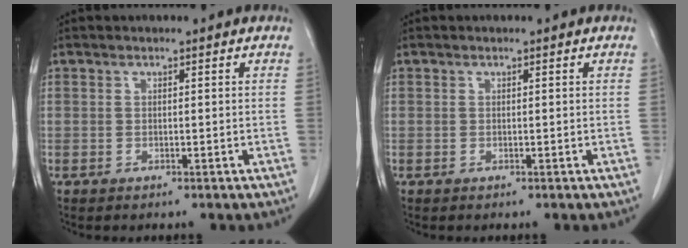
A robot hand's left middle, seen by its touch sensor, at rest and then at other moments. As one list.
[{"total": 0.0}]